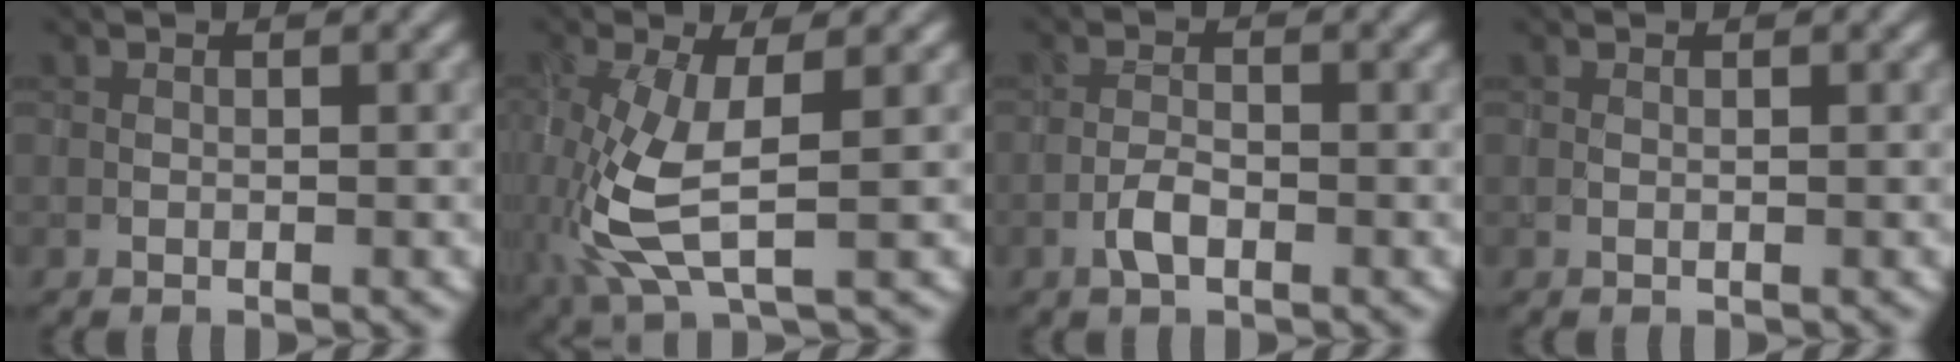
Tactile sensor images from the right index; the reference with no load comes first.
{"total": 6.8, "force": [-0.7, 2.6, 6.3], "torque": [-0.167, -0.010, -0.009]}
{"total": 2.0, "force": [-1.1, 0.8, 1.5], "torque": [-0.029, 0.002, -0.024]}
{"total": 0.0}